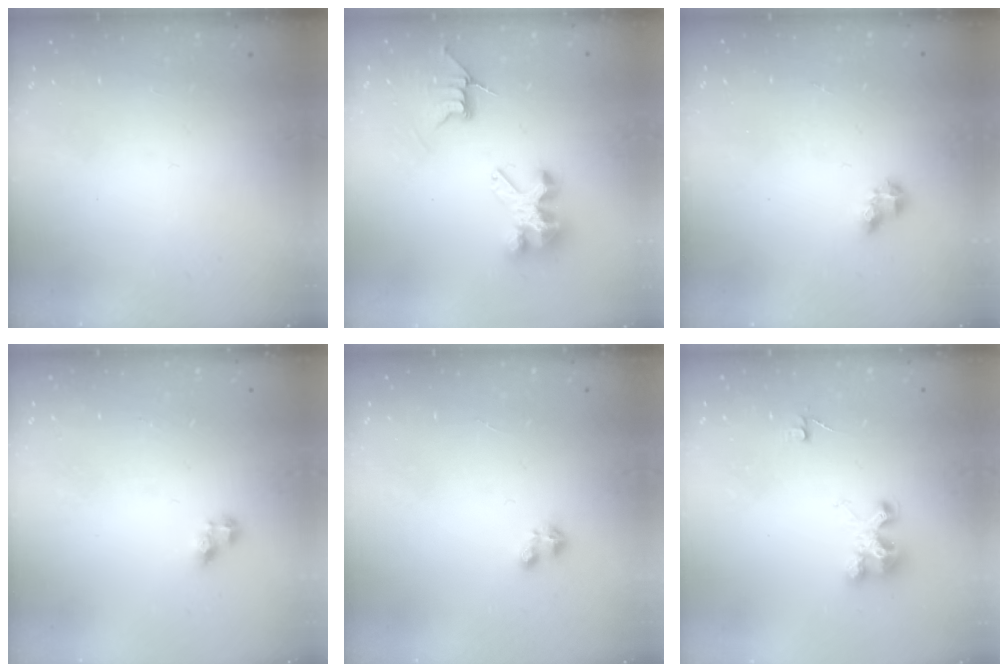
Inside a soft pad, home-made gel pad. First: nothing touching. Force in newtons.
{"total": 8.3, "press": 8.3, "slide": 0.5}
{"total": 2.9, "press": 2.9, "slide": 0.3}
{"total": 4.1, "press": 4.0, "slide": 0.6}
{"total": 2.2, "press": 2.2, "slide": 0.4}
{"total": 4.1, "press": 4.1, "slide": 0.2}